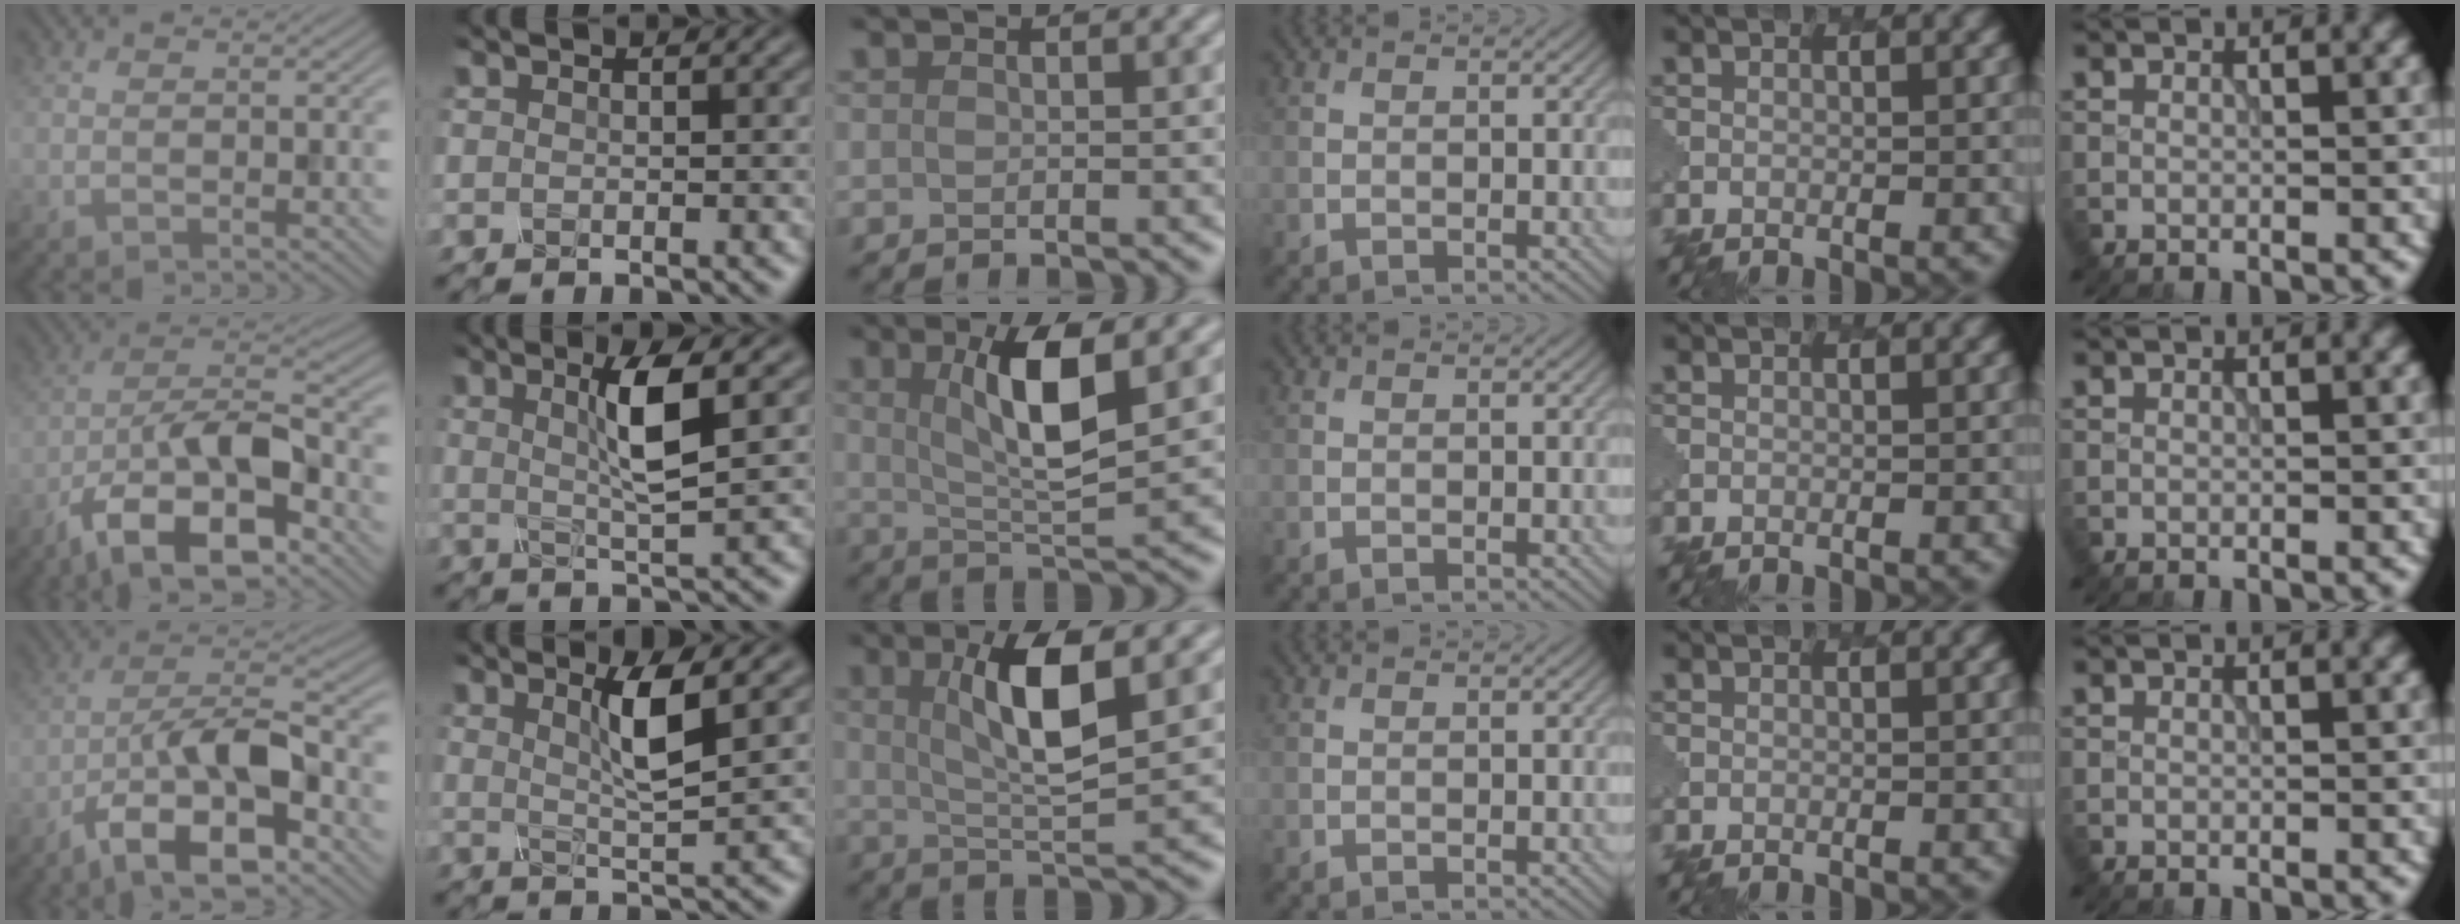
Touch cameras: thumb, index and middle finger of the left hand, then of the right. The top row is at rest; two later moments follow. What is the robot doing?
{"motion": "twist", "object": "rubiks cube"}